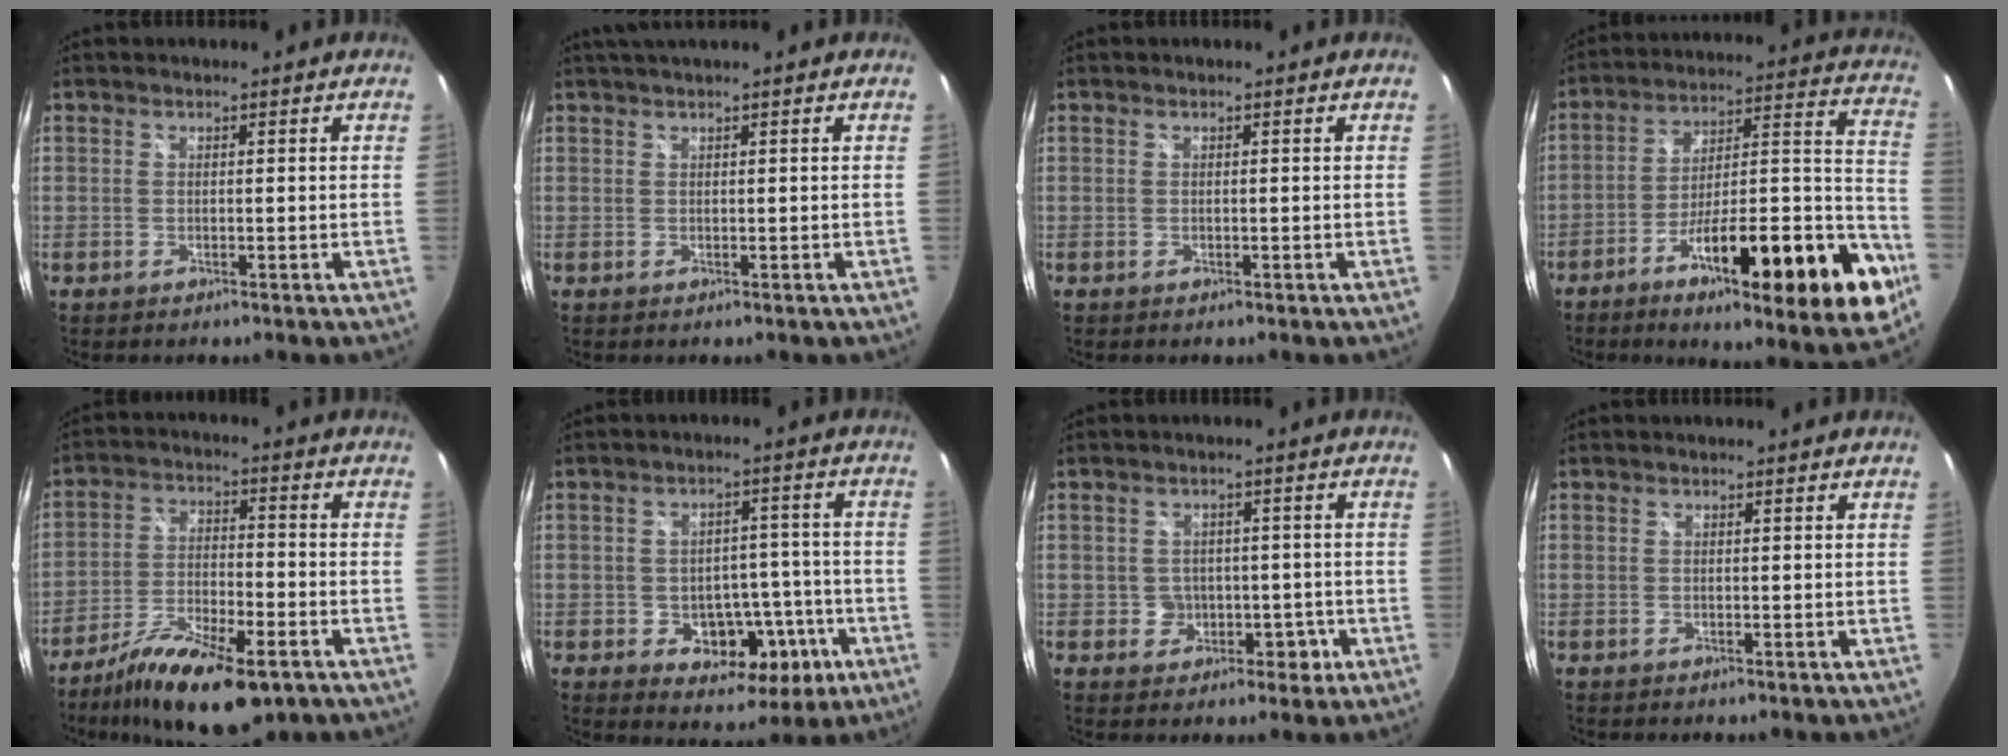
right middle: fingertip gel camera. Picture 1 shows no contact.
{"total": 2.5, "force": [1.9, -0.6, 1.5], "torque": [-0.025, 0.004, 0.023]}
{"total": 0.0}
{"total": 26.3, "force": [-12.6, 4.5, 22.6], "torque": [-0.316, -0.008, -0.200]}
{"total": 15.4, "force": [-10.3, 4.7, 10.5], "torque": [-0.200, -0.031, -0.179]}
{"total": 10.9, "force": [-4.1, 8.0, 6.2], "torque": [-0.096, 0.014, -0.038]}
{"total": 4.9, "force": [-1.4, 4.5, 1.2], "torque": [-0.024, 0.013, -0.008]}
{"total": 0.0}